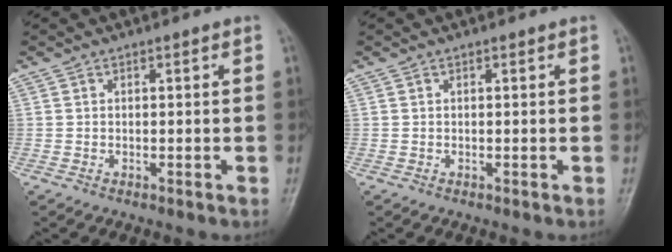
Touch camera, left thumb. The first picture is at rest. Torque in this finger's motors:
{"motor_torque": [0.01, 0.01, -0.02, -0.02, 0.00]}